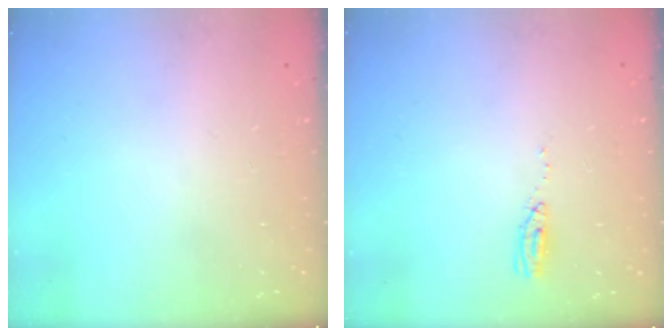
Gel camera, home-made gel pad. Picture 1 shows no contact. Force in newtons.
{"total": 3.6, "press": 3.2, "slide": 1.5}